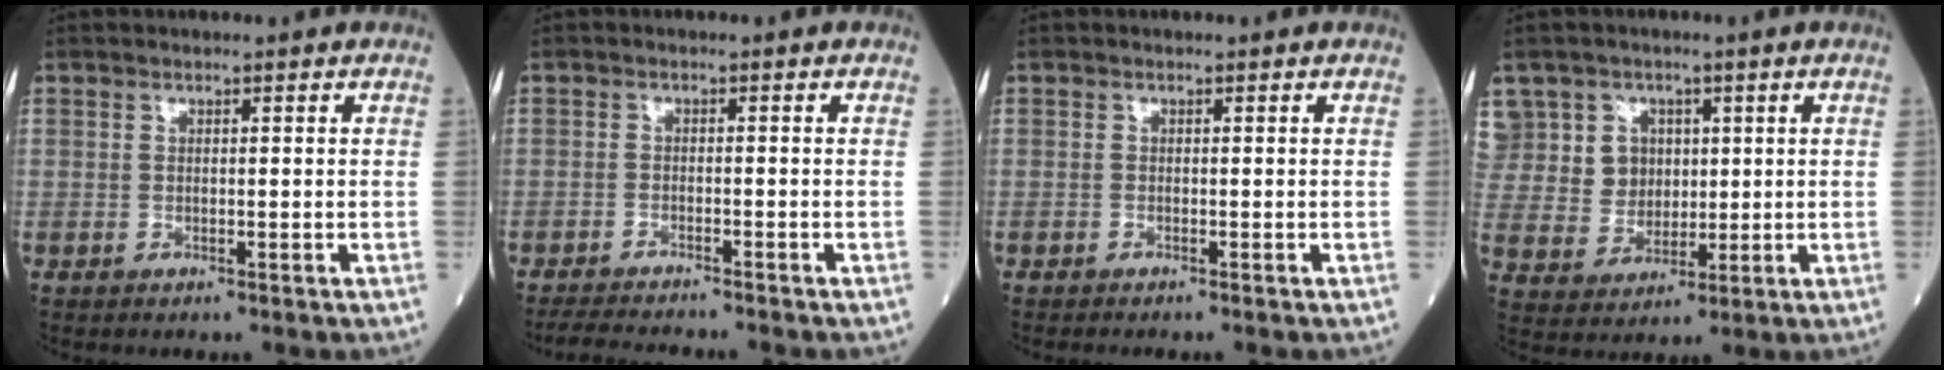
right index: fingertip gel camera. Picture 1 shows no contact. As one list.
[{"total": 6.7, "force": [-6.3, 0.0, 2.5], "torque": [-0.034, -0.019, -0.102]}, {"total": 1.6, "force": [-1.4, -0.2, 0.8], "torque": [-0.005, 0.002, -0.018]}, {"total": 11.5, "force": [4.3, 10.4, 2.3], "torque": [-0.062, 0.044, 0.098]}]